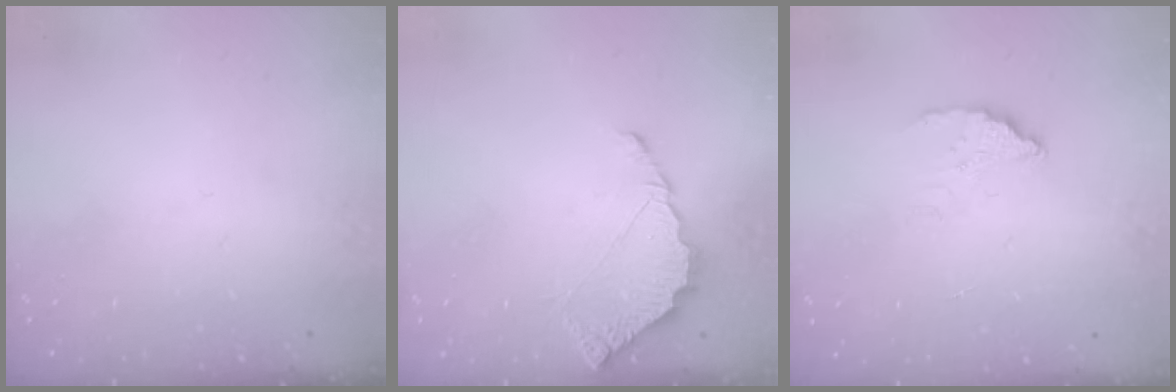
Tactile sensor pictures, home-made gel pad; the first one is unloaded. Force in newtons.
{"total": 3.7, "press": 3.7, "slide": 0.3}
{"total": 3.6, "press": 3.6, "slide": 0.4}